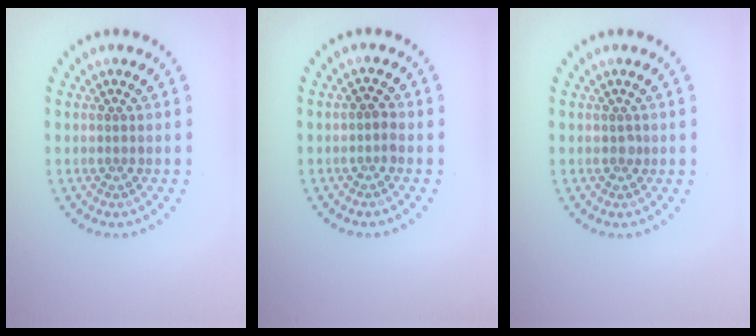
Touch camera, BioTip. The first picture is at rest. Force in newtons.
{"total": 1.0, "press": 1.0, "slide": 0.4}
{"total": 0.6, "press": 0.5, "slide": 0.3}